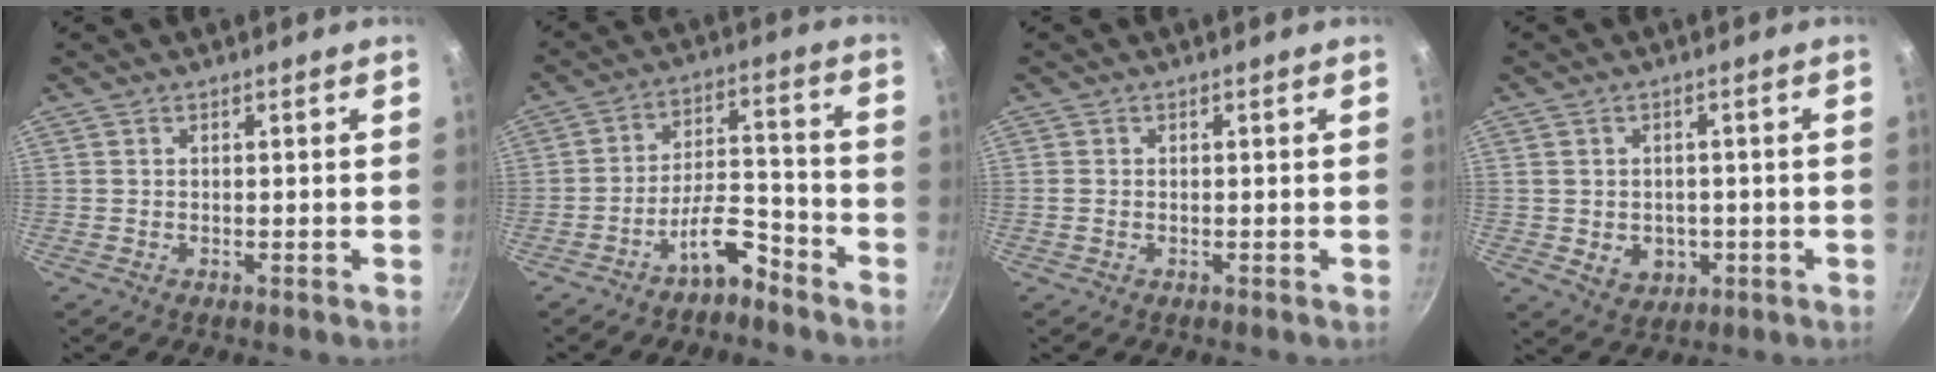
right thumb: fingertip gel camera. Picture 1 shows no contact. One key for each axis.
{"total": 8.3, "fx": -5.8, "fy": 3.2, "fz": 5.1, "tx": -0.064, "ty": 0.062, "tz": -0.095}
{"total": 0.9, "fx": -0.1, "fy": 0.8, "fz": 0.6, "tx": -0.012, "ty": 0.001, "tz": -0.002}
{"total": 5.9, "fx": -1.0, "fy": 4.8, "fz": 3.2, "tx": -0.028, "ty": 0.003, "tz": -0.002}